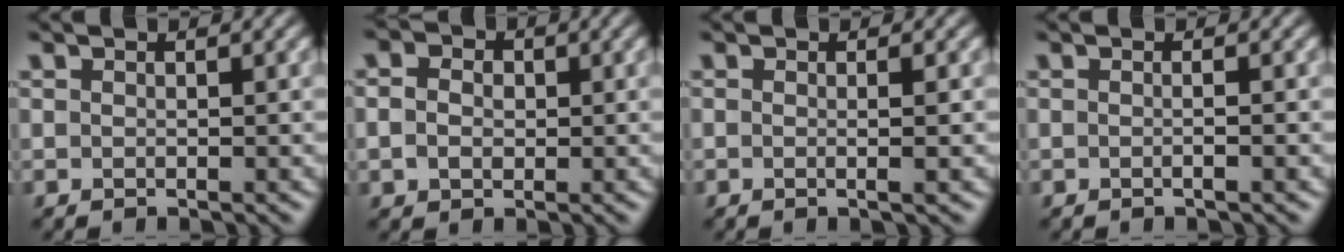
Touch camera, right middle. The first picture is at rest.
{"total": 3.2, "force": [0.5, 2.6, 1.9], "torque": [-0.033, 0.013, -0.008]}
{"total": 1.6, "force": [-0.1, 0.4, 1.6], "torque": [-0.019, -0.003, -0.006]}
{"total": 1.1, "force": [-0.2, 0.3, 1.1], "torque": [-0.010, -0.005, -0.007]}